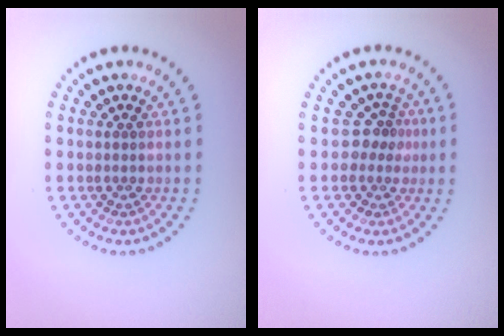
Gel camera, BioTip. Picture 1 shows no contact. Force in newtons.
{"total": 2.0, "press": 1.5, "slide": 1.3}